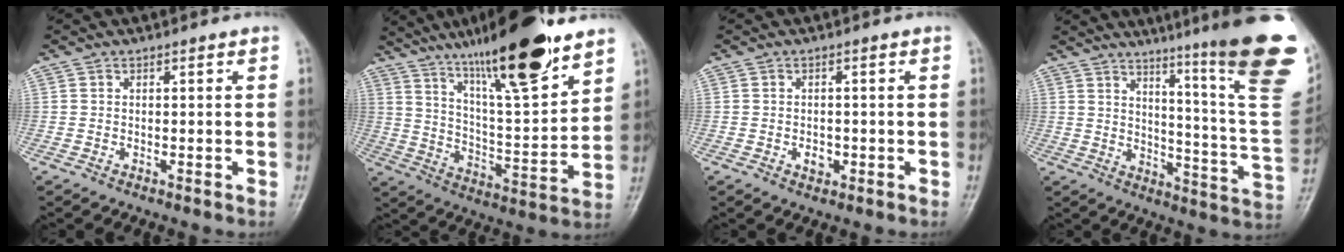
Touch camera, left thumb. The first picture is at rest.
{"total": 22.2, "force": [15.2, 3.8, 15.7], "torque": [-0.236, -0.066, 0.256]}
{"total": 2.0, "force": [-0.6, 1.5, 1.3], "torque": [-0.011, 0.003, -0.005]}
{"total": 26.4, "force": [15.6, 2.4, 21.1], "torque": [-0.232, -0.094, 0.207]}